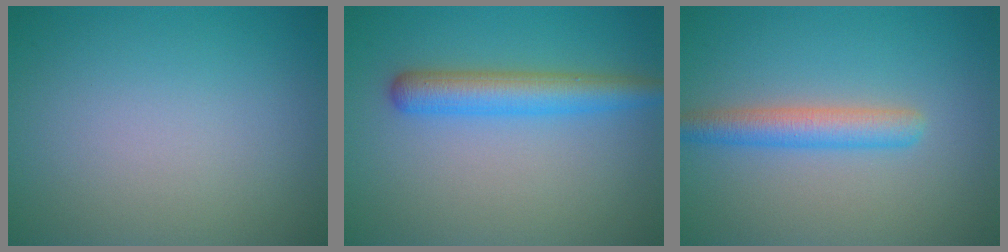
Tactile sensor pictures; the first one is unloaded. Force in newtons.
{"total": 4.1, "press": 4.1, "slide": 0.1}
{"total": 3.3, "press": 3.2, "slide": 0.1}